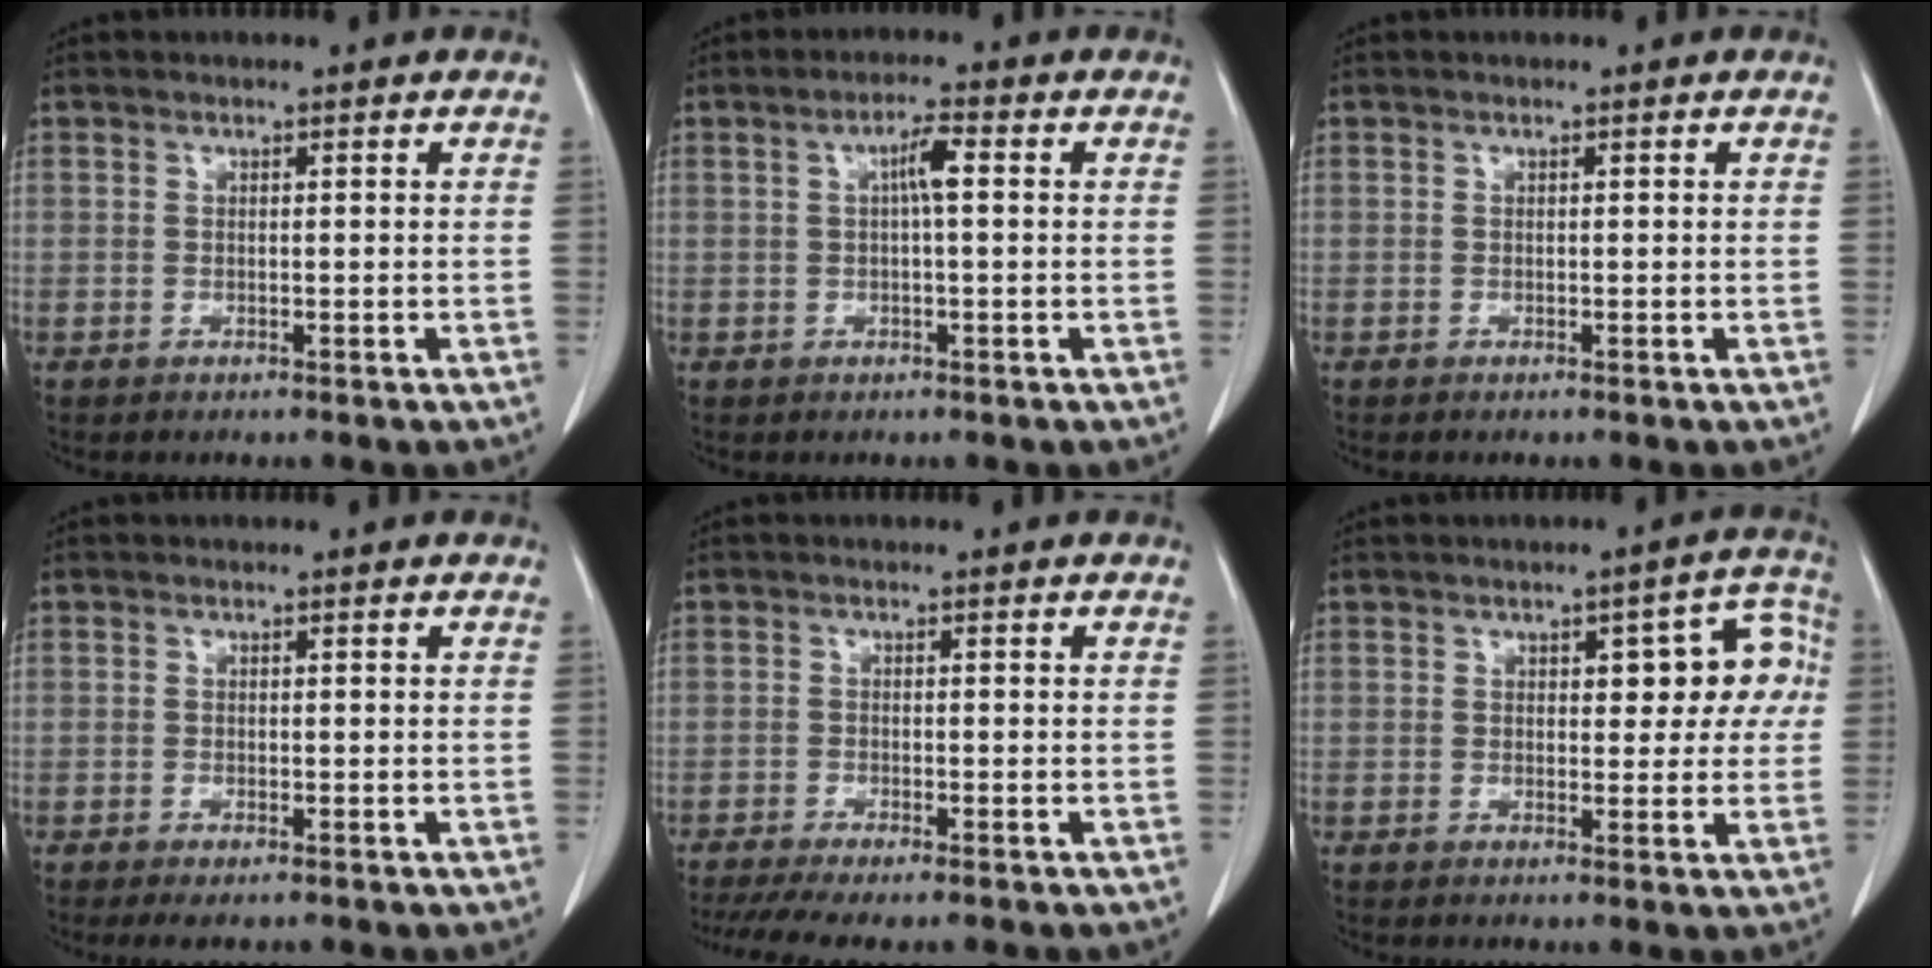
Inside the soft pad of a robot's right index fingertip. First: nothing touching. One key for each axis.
{"total": 3.3, "fx": 0.5, "fy": 0.3, "fz": 3.3, "tx": -0.058, "ty": 0.007, "tz": 0.008}
{"total": 0.0}
{"total": 1.7, "fx": -1.1, "fy": 0.5, "fz": 1.2, "tx": -0.020, "ty": -0.005, "tz": -0.012}
{"total": 7.6, "fx": -6.1, "fy": 0.9, "fz": 4.4, "tx": -0.065, "ty": -0.011, "tz": -0.098}
{"total": 7.6, "fx": 1.5, "fy": 3.5, "fz": 6.6, "tx": -0.062, "ty": 0.031, "tz": 0.016}